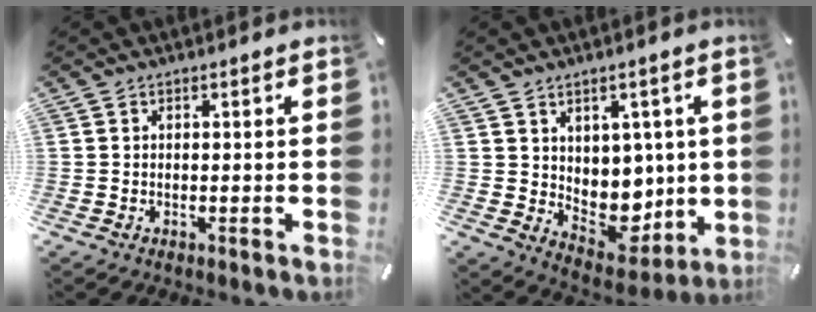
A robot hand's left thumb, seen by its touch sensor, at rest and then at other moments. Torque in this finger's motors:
{"motor_torque": [0.79, 1.23, 0.05, -0.15, 0.11]}